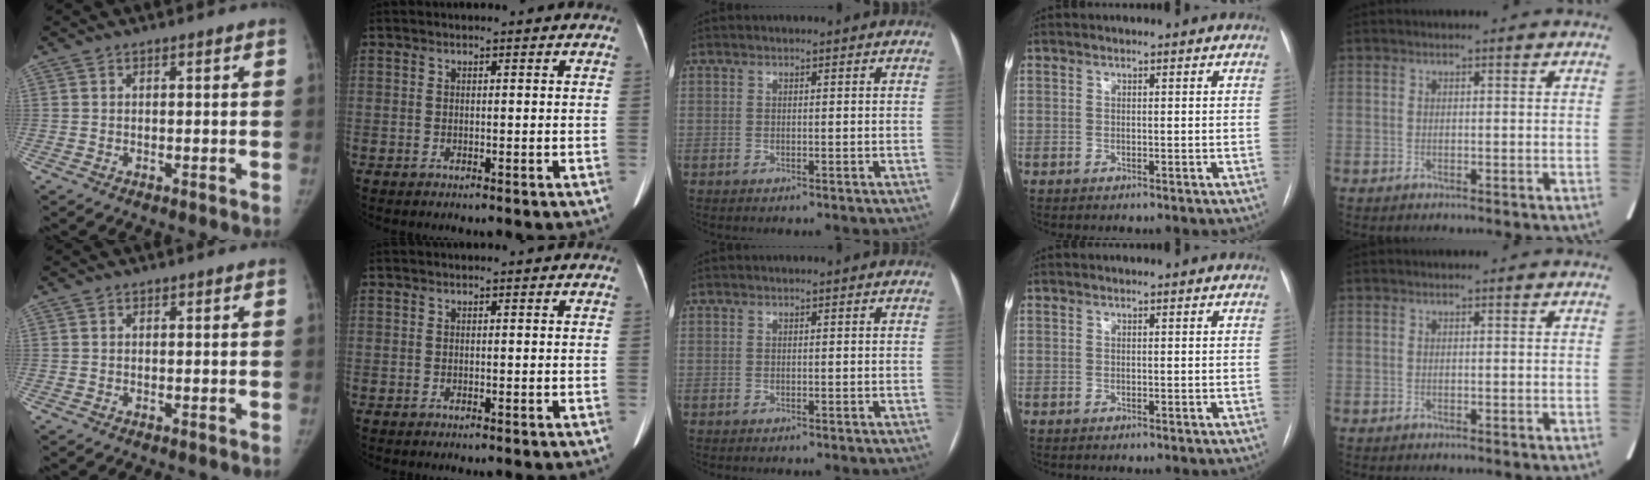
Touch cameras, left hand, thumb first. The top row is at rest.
{}